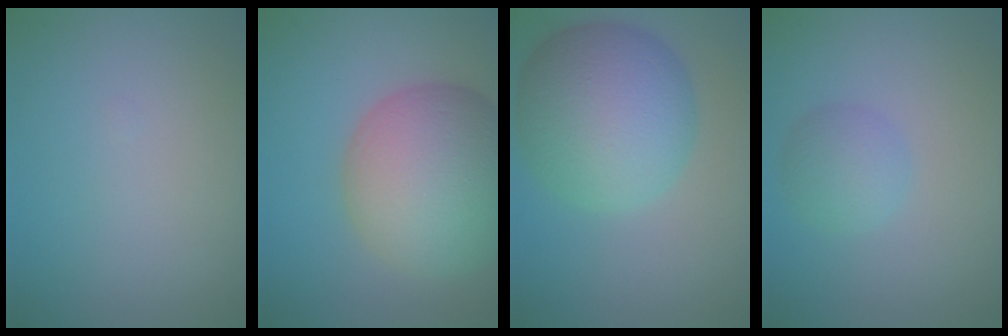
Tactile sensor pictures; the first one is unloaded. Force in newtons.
{"total": 11.3, "press": 11.3, "slide": 0.8}
{"total": 9.7, "press": 9.7, "slide": 0.1}
{"total": 2.4, "press": 2.4, "slide": 0.1}